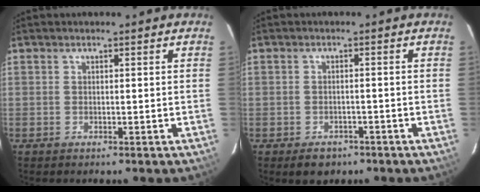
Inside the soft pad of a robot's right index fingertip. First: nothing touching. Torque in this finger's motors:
{"motor_torque": [0.00, -0.04, -0.14, -0.09]}